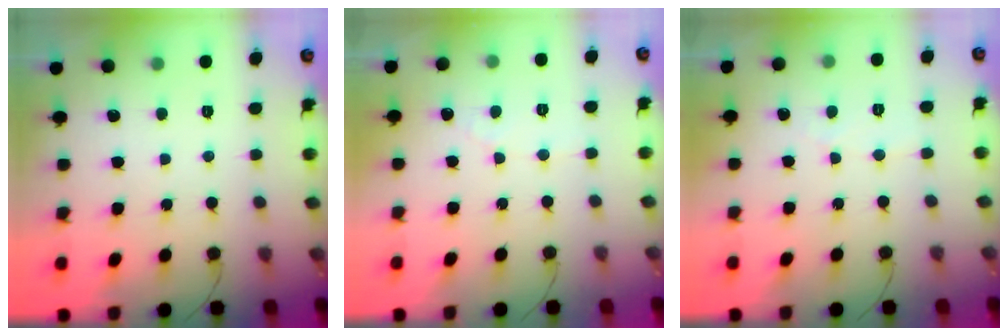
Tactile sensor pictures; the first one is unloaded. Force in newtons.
{"total": 3.0, "press": 3.0, "slide": 0.2}
{"total": 2.8, "press": 2.8, "slide": 0.2}